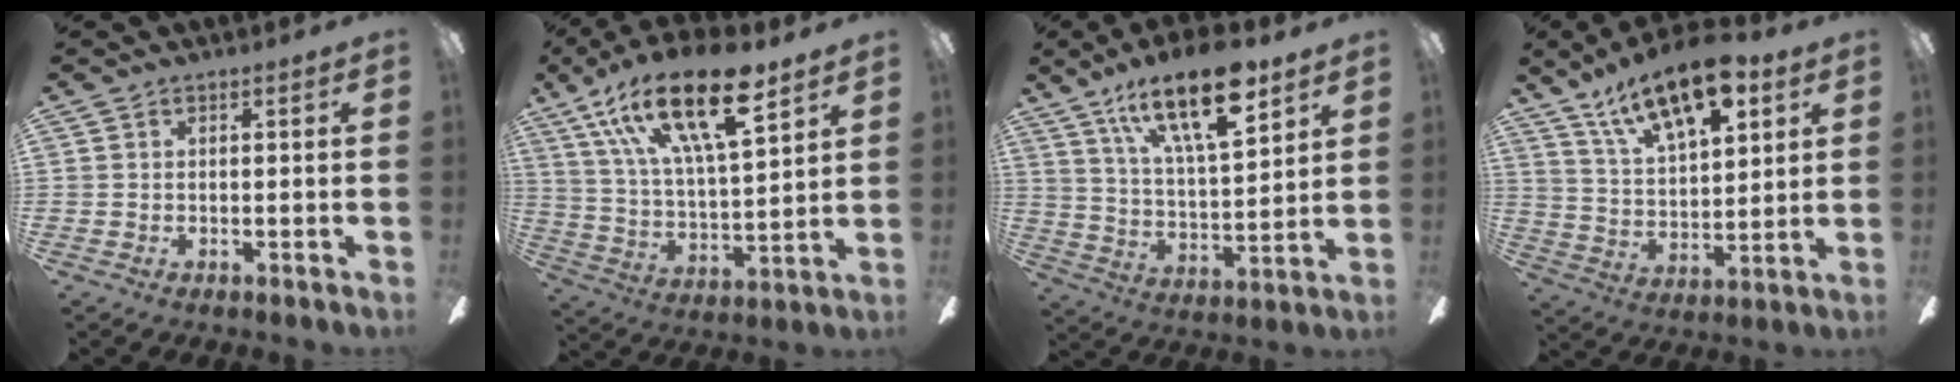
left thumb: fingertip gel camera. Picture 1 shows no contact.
{"total": 23.7, "force": [14.0, 8.7, 17.0], "torque": [-0.313, -0.060, 0.232]}
{"total": 20.3, "force": [12.8, 7.1, 14.1], "torque": [-0.239, -0.055, 0.212]}
{"total": 17.6, "force": [11.5, 7.2, 11.1], "torque": [-0.184, -0.053, 0.197]}